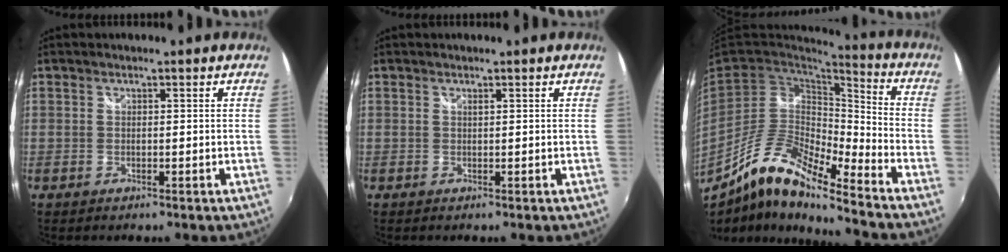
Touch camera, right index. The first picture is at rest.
{"total": 0.0}
{"total": 14.4, "force": [-10.1, 3.0, 9.9], "torque": [-0.185, -0.008, -0.200]}